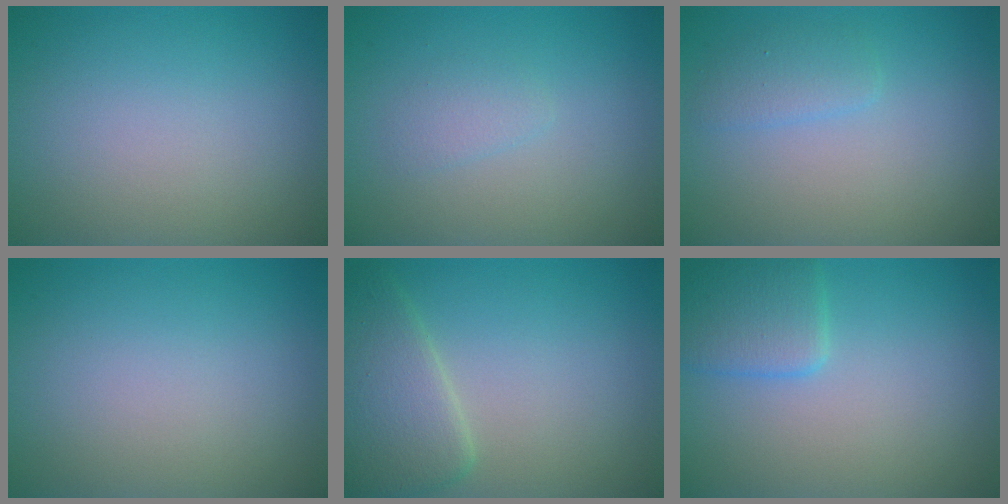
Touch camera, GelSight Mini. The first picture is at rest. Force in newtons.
{"total": 1.1, "press": 1.1, "slide": 0.0}
{"total": 1.5, "press": 1.5, "slide": 0.1}
{"total": 0.0}
{"total": 4.4, "press": 4.4, "slide": 0.1}
{"total": 2.9, "press": 2.9, "slide": 0.2}